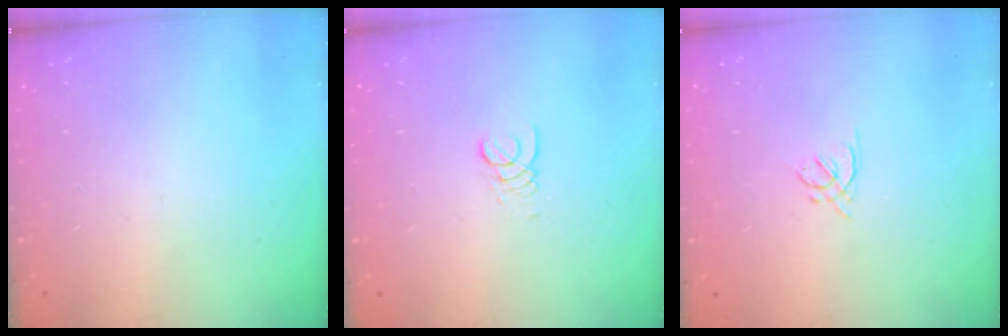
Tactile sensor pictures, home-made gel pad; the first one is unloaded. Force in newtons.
{"total": 1.4, "press": 1.4, "slide": 0.2}
{"total": 2.8, "press": 2.8, "slide": 0.7}